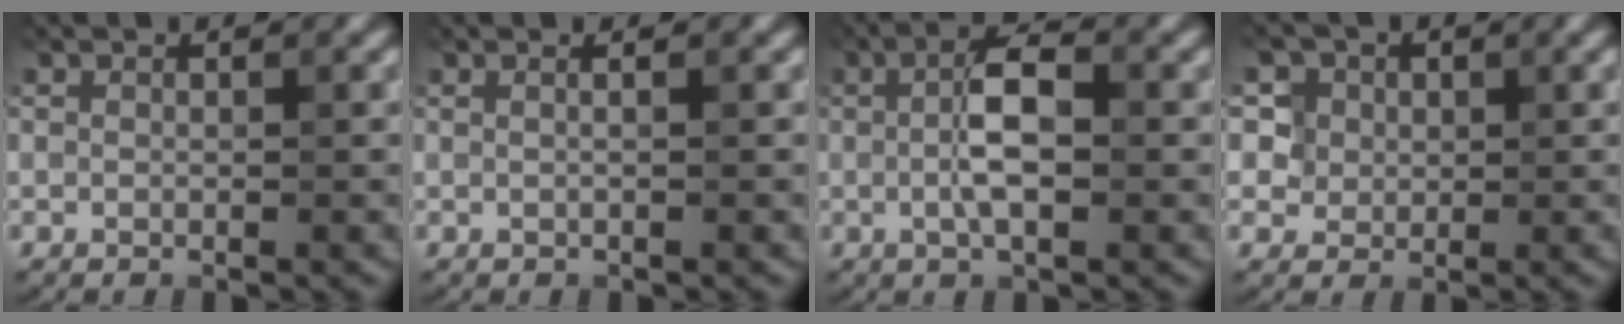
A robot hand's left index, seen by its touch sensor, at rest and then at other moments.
{"total": 1.3, "force": [0.4, 0.7, 1.1], "torque": [-0.002, -0.003, -0.010]}
{"total": 4.5, "force": [0.0, 1.4, 4.2], "torque": [-0.082, 0.007, -0.004]}
{"total": 10.9, "force": [6.1, 7.8, 4.6], "torque": [-0.107, 0.029, 0.080]}